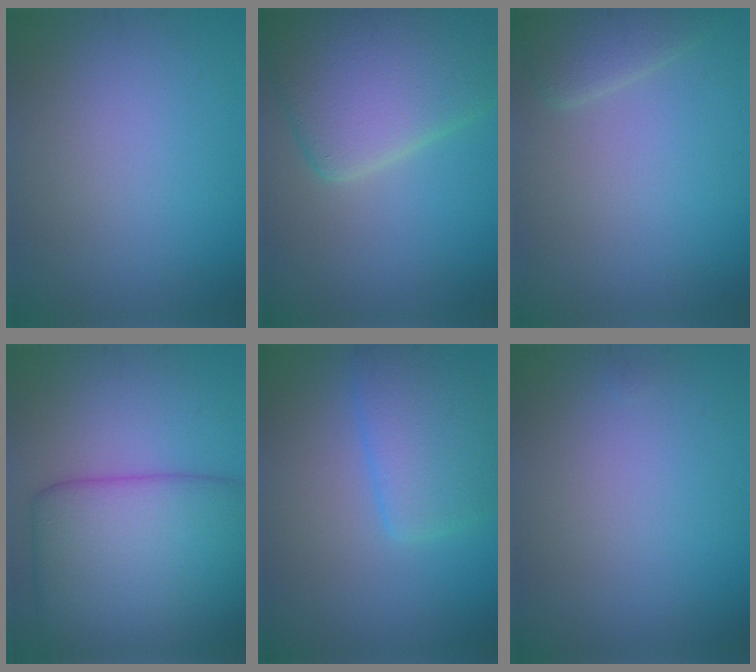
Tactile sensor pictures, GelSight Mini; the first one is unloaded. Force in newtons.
{"total": 9.5, "press": 9.4, "slide": 0.5}
{"total": 2.6, "press": 2.6, "slide": 0.3}
{"total": 11.5, "press": 11.5, "slide": 0.5}
{"total": 4.3, "press": 4.3, "slide": 0.3}
{"total": 0.0}